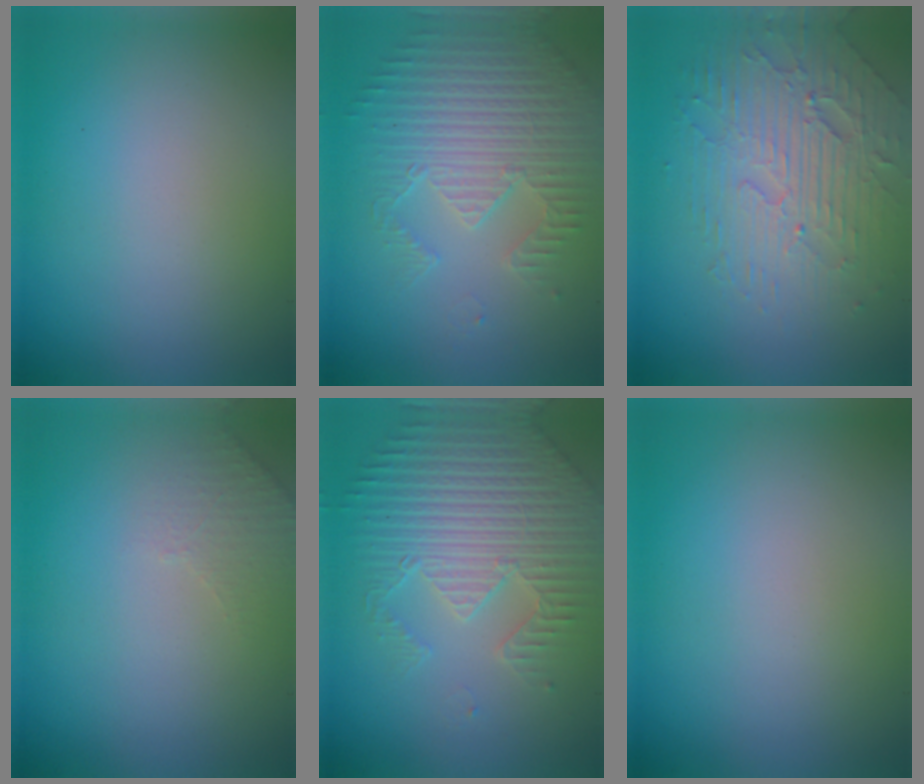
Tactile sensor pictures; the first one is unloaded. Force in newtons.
{"total": 3.8, "press": 3.7, "slide": 1.0}
{"total": 4.5, "press": 3.9, "slide": 2.3}
{"total": 1.6, "press": 1.5, "slide": 0.4}
{"total": 5.0, "press": 4.6, "slide": 1.9}
{"total": 0.0}